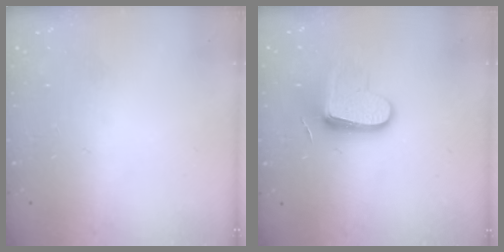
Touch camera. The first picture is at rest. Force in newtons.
{"total": 11.6, "press": 11.6, "slide": 0.5}